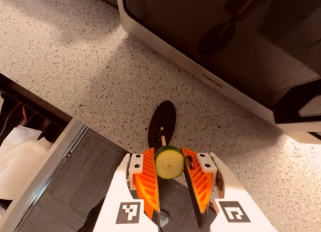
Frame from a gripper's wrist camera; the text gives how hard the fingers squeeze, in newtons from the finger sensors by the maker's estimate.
{"total": 8.4, "left": 8.2, "right": 8.5}